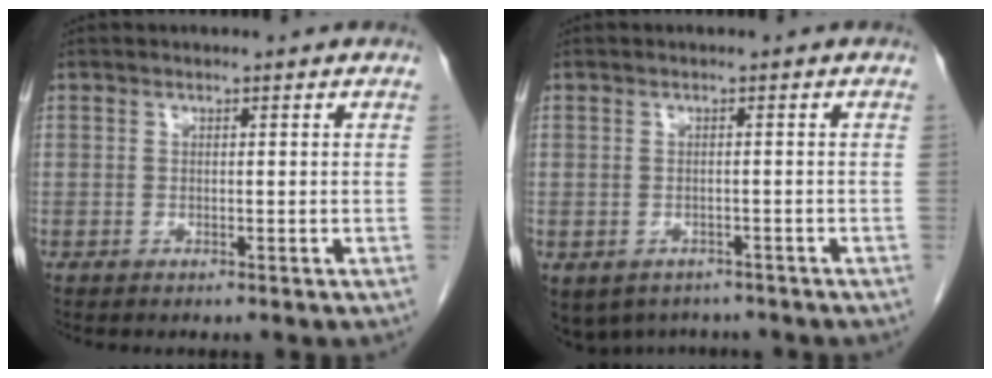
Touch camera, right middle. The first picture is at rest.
{"total": 7.8, "force": [-6.1, 4.6, 1.7], "torque": [-0.033, 0.001, -0.074]}